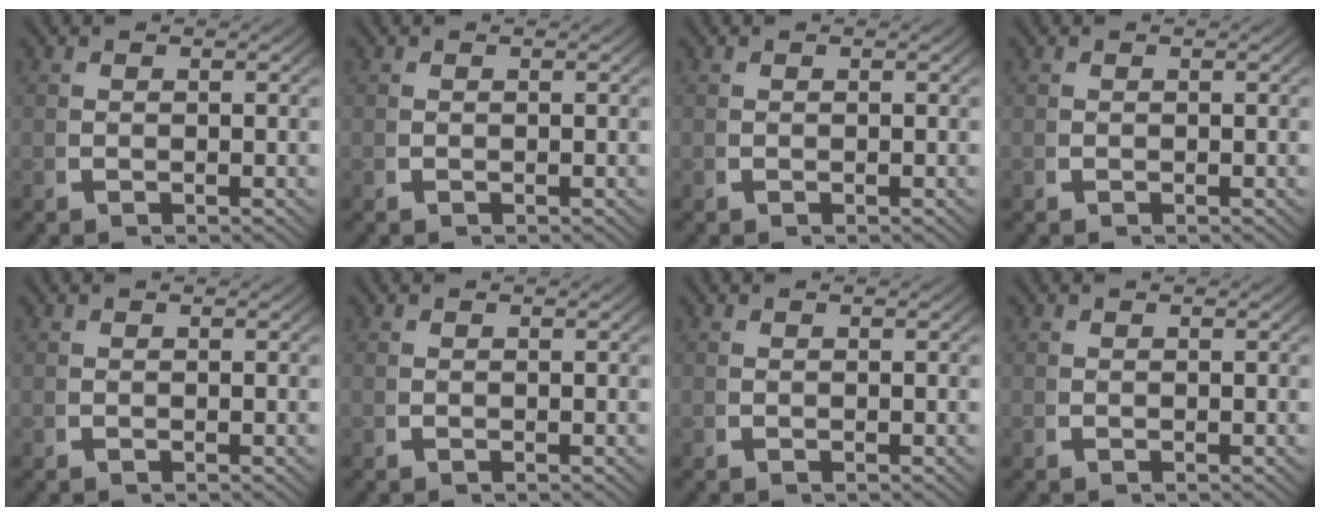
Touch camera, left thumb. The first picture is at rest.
{"total": 0.0}
{"total": 0.0}
{"total": 0.0}
{"total": 0.0}
{"total": 0.0}
{"total": 0.0}
{"total": 0.0}